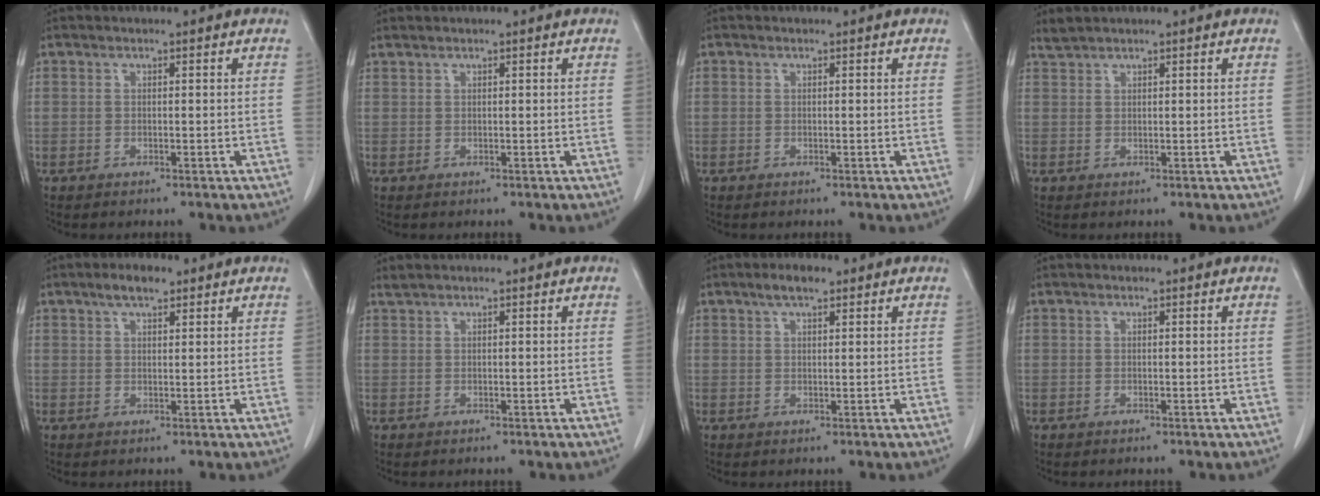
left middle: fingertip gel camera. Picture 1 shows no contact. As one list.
[{"total": 0.6, "force": [0.6, 0.0, 0.1], "torque": [-0.007, 0.005, 0.017]}, {"total": 0.0}, {"total": 1.3, "force": [1.3, -0.1, 0.1], "torque": [-0.005, 0.008, 0.031]}, {"total": 3.5, "force": [2.4, 1.2, 2.3], "torque": [-0.045, 0.008, 0.040]}, {"total": 0.6, "force": [0.6, -0.1, 0.1], "torque": [-0.009, 0.009, 0.017]}, {"total": 3.1, "force": [2.1, 1.0, 2.1], "torque": [-0.042, 0.008, 0.036]}, {"total": 0.0}]